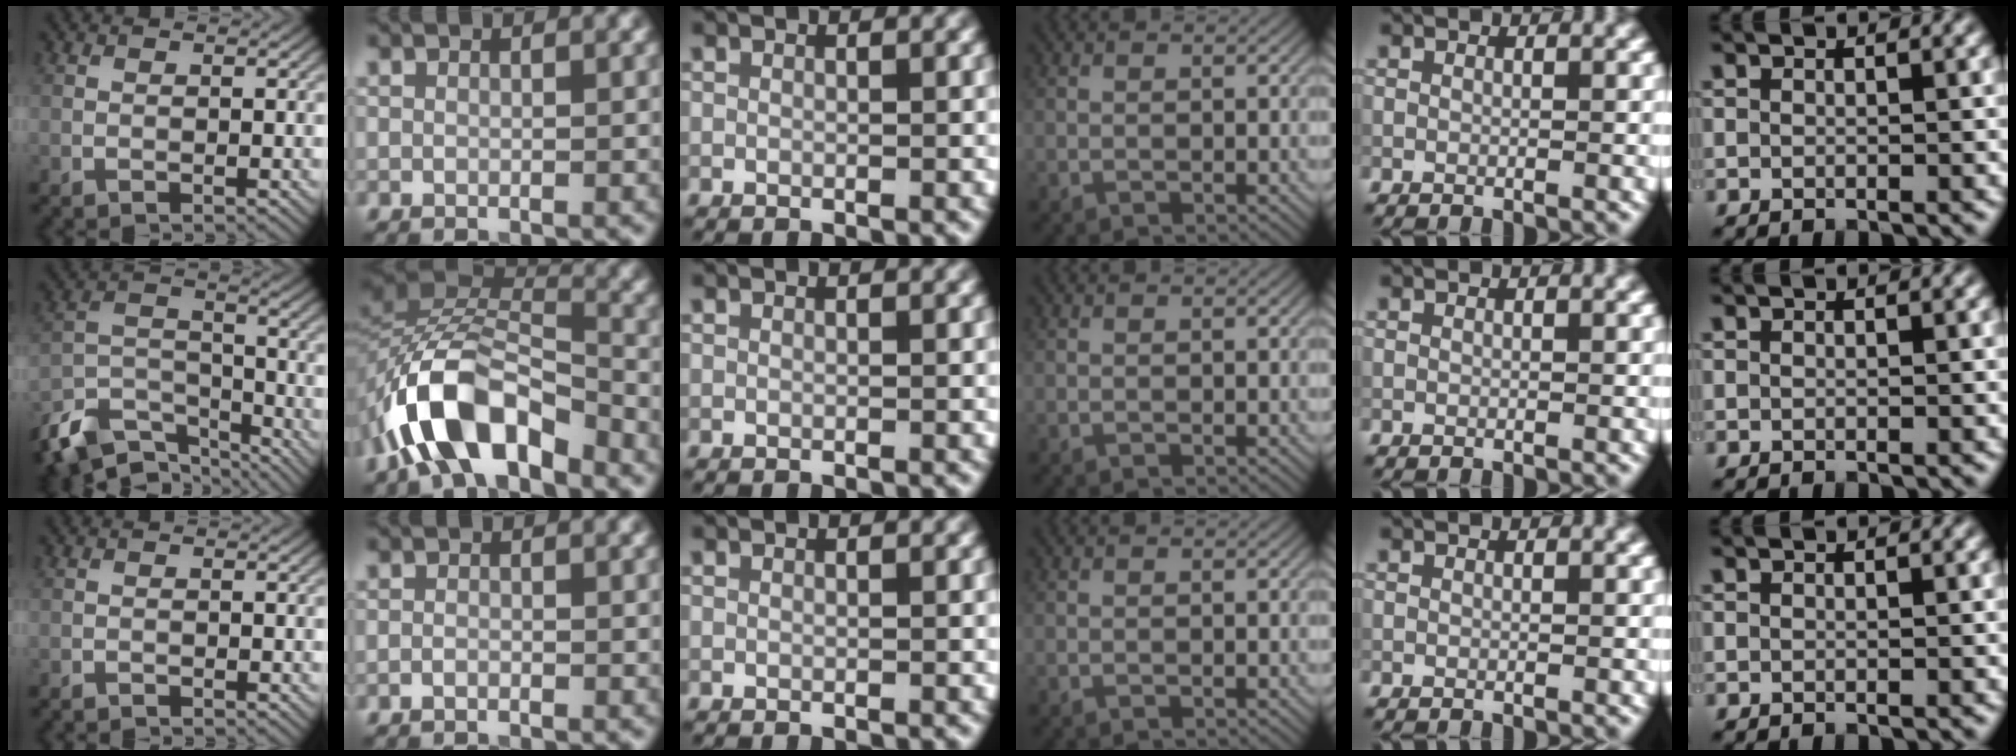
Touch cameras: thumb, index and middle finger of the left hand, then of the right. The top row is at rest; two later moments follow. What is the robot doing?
{"motion": "lift_and_place", "object": "coin"}